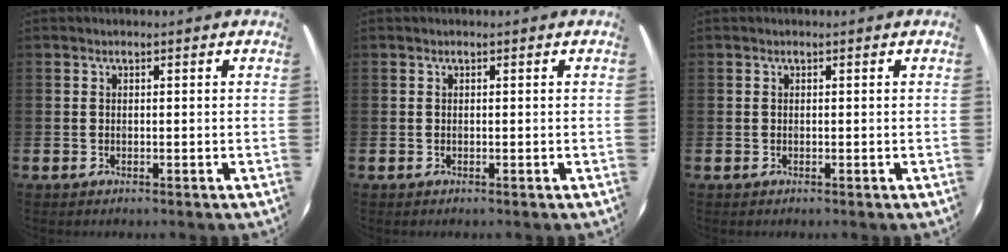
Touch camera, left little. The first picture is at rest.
{"total": 0.0}
{"total": 0.0}